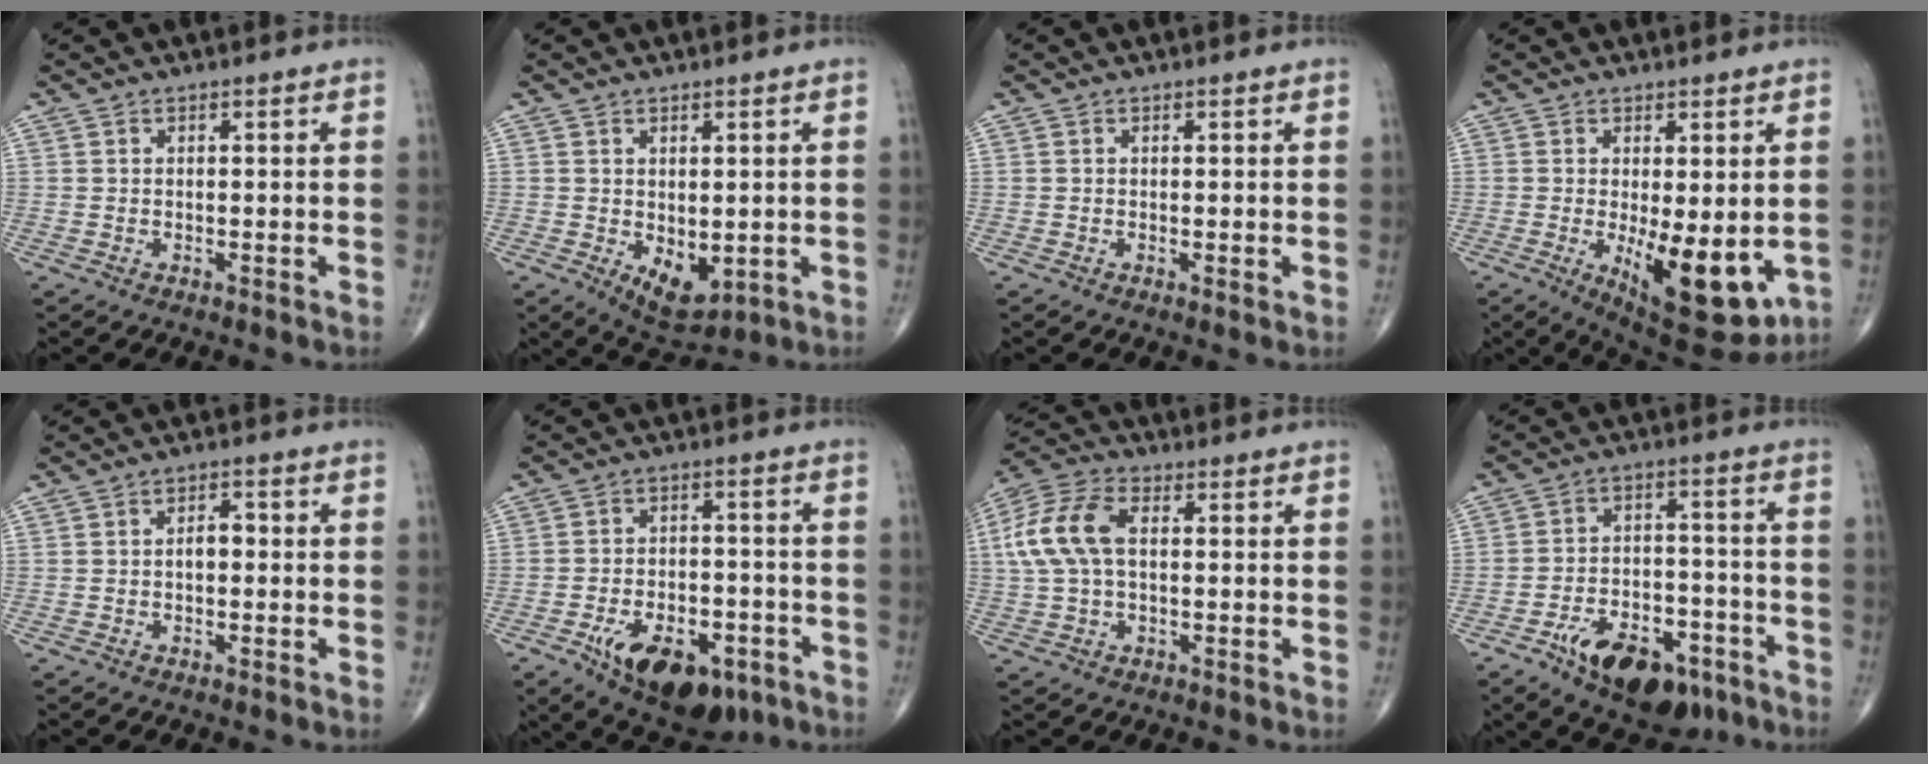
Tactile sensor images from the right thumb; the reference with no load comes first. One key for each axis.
{"total": 6.7, "fx": -1.1, "fy": 3.7, "fz": 5.4, "tx": -0.065, "ty": -0.010, "tz": 0.001}
{"total": 0.6, "fx": 0.0, "fy": 0.1, "fz": 0.6, "tx": -0.013, "ty": -0.003, "tz": -0.001}
{"total": 13.2, "fx": -2.6, "fy": 5.2, "fz": 11.9, "tx": -0.156, "ty": -0.028, "tz": -0.020}
{"total": 2.7, "fx": -0.2, "fy": 1.6, "fz": 2.2, "tx": -0.025, "ty": 0.010, "tz": -0.007}
{"total": 15.9, "fx": -8.0, "fy": 8.5, "fz": 10.8, "tx": -0.140, "ty": 0.029, "tz": -0.110}
{"total": 11.6, "fx": 1.4, "fy": 6.8, "fz": 9.3, "tx": -0.208, "ty": 0.028, "tz": 0.022}
{"total": 16.4, "fx": -9.3, "fy": 8.6, "fz": 10.4, "tx": -0.134, "ty": 0.057, "tz": -0.136}